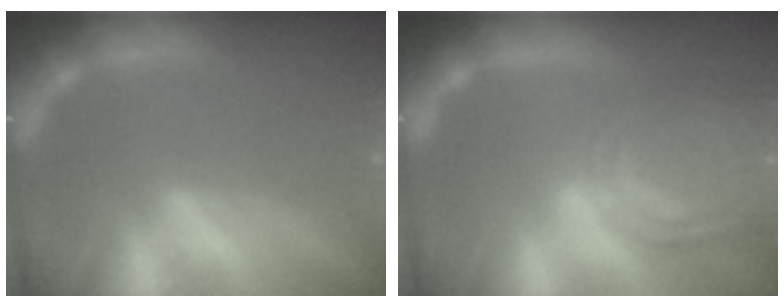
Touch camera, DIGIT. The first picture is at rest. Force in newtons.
{"total": 10.0}